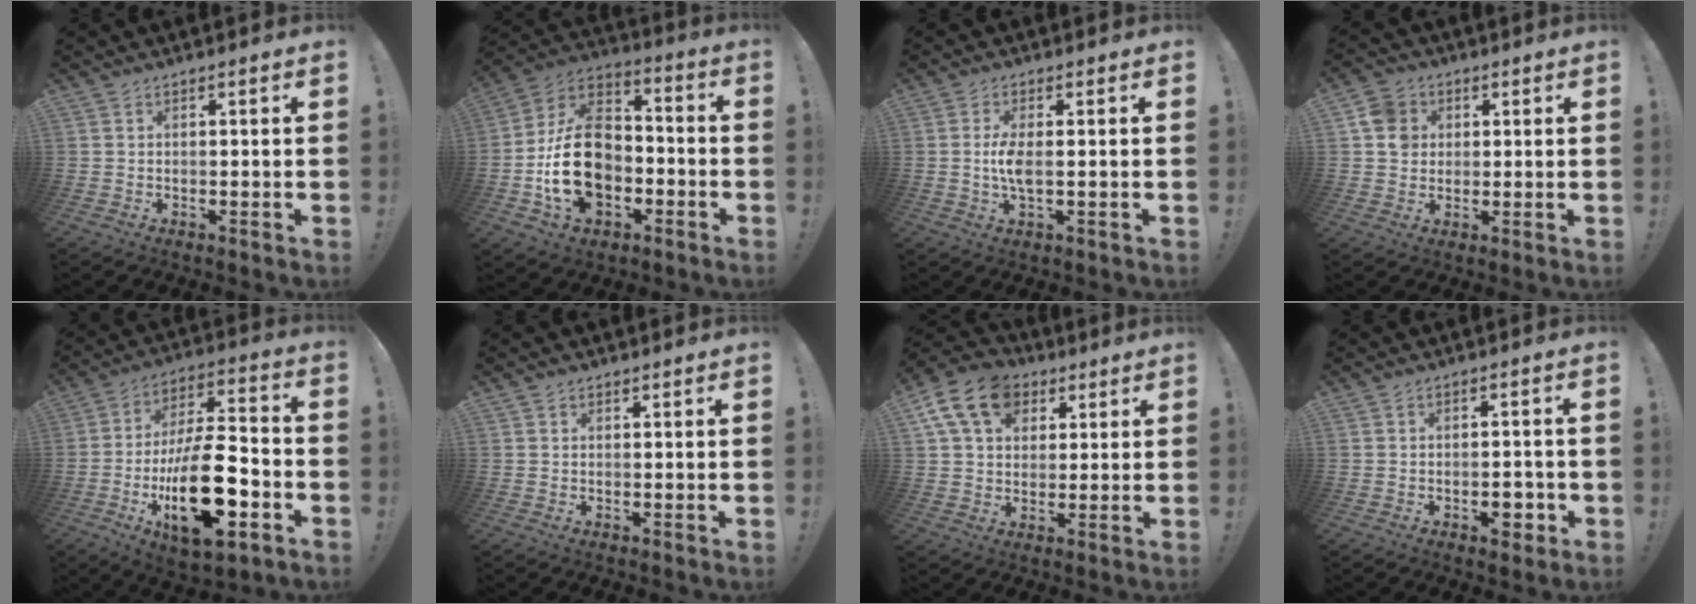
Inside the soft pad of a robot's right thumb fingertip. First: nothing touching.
{"total": 20.7, "force": [-4.6, 14.8, 13.7], "torque": [-0.239, 0.039, -0.064]}
{"total": 5.2, "force": [-0.2, 1.5, 4.9], "torque": [-0.097, -0.007, -0.009]}
{"total": 8.0, "force": [2.2, 7.2, 2.8], "torque": [-0.033, -0.002, 0.045]}
{"total": 24.4, "force": [-7.3, 10.3, 20.9], "torque": [-0.381, 0.042, -0.109]}
{"total": 0.8, "force": [0.6, 0.6, 0.2], "torque": [-0.004, 0.001, 0.010]}
{"total": 15.8, "force": [6.5, 11.7, 8.4], "torque": [-0.140, -0.018, 0.124]}
{"total": 4.3, "force": [-1.9, 2.6, 2.9], "torque": [-0.026, 0.005, -0.034]}